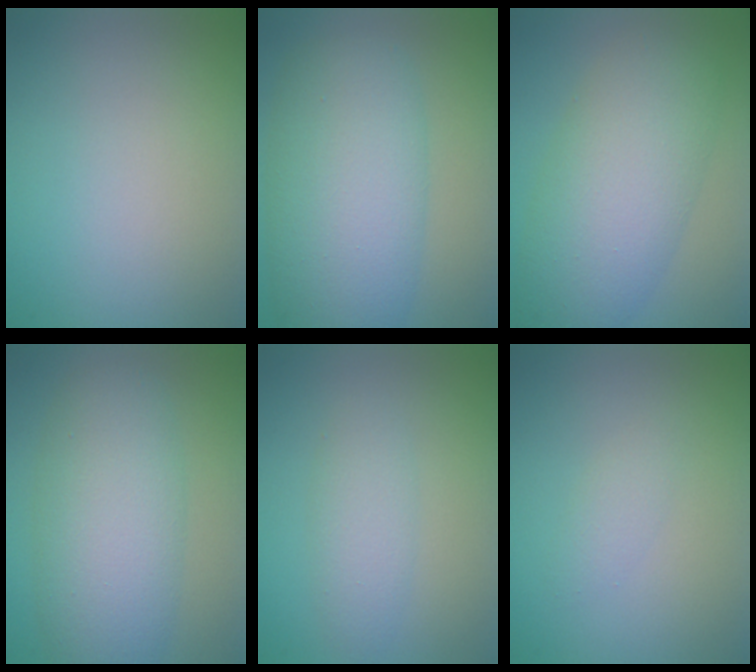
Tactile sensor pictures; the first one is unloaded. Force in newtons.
{"total": 9.5, "press": 9.5, "slide": 0.2}
{"total": 8.2, "press": 8.2, "slide": 0.2}
{"total": 7.5, "press": 7.5, "slide": 0.3}
{"total": 2.3, "press": 2.3, "slide": 0.1}
{"total": 1.1, "press": 1.1, "slide": 0.1}